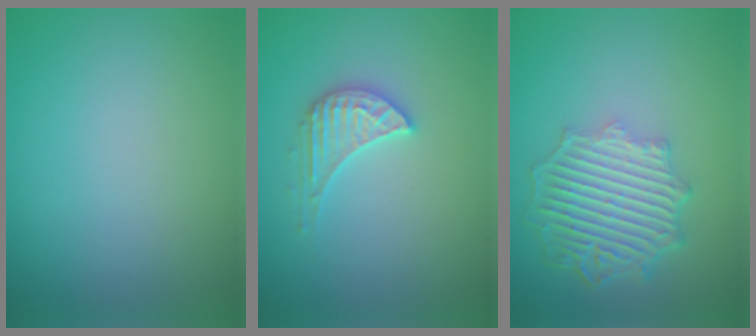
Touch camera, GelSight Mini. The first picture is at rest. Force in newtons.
{"total": 3.0, "press": 2.9, "slide": 0.4}
{"total": 6.4, "press": 4.9, "slide": 4.0}